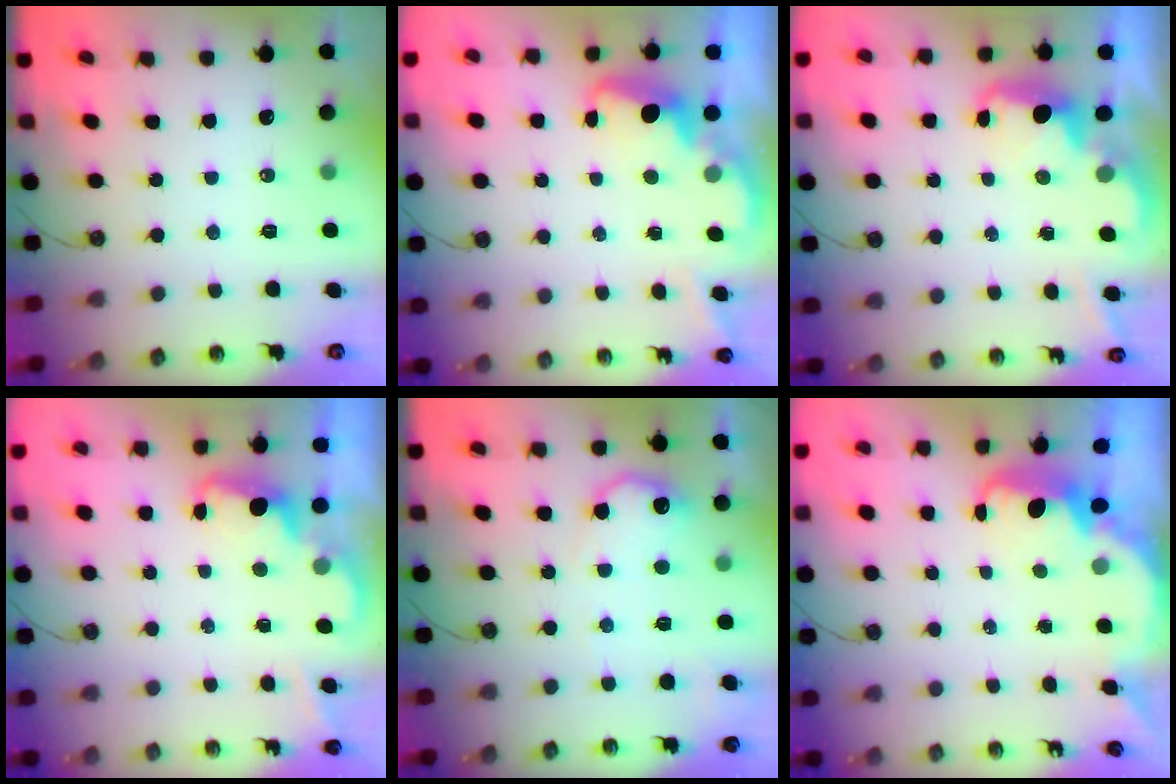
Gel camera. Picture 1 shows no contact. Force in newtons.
{"total": 2.8, "press": 2.7, "slide": 0.8}
{"total": 2.6, "press": 2.6, "slide": 0.5}
{"total": 2.1, "press": 2.1, "slide": 0.5}
{"total": 11.2, "press": 11.2, "slide": 0.4}
{"total": 3.7, "press": 3.7, "slide": 0.3}